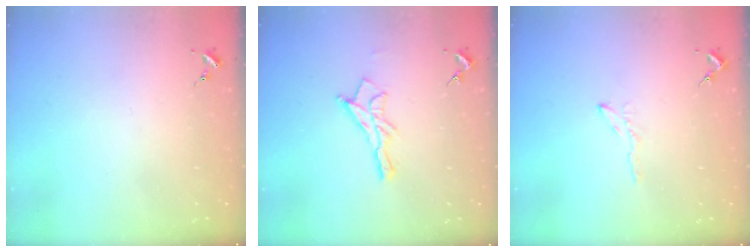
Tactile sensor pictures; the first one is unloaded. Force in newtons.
{"total": 10.5, "press": 10.5, "slide": 0.9}
{"total": 5.7, "press": 5.6, "slide": 0.6}